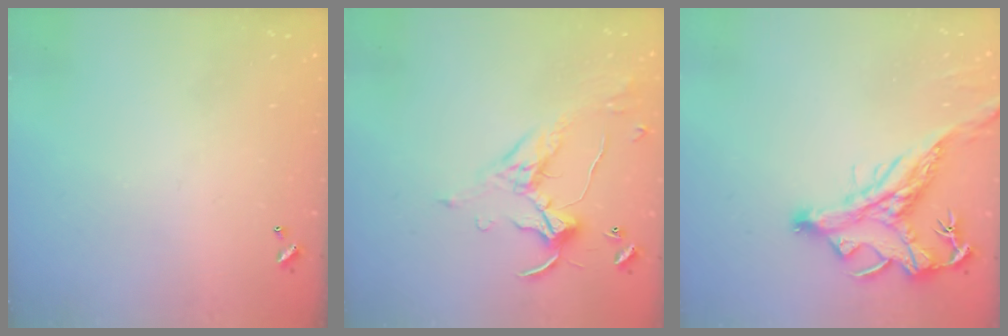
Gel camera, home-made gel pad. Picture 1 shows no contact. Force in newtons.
{"total": 1.7, "press": 1.5, "slide": 0.8}
{"total": 2.9, "press": 2.5, "slide": 1.4}